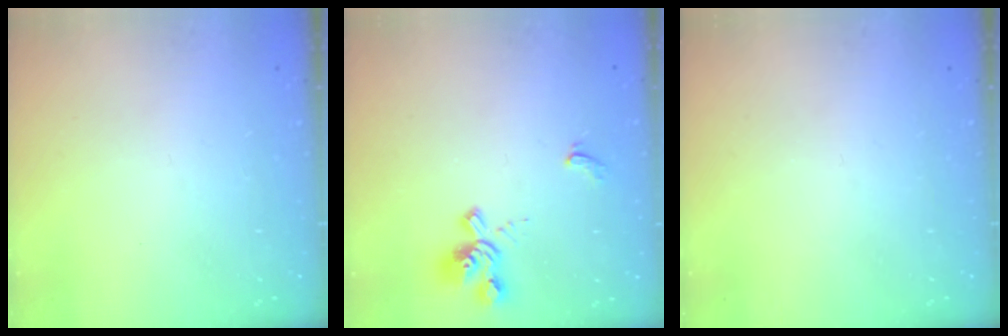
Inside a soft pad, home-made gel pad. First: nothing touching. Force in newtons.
{"total": 2.1, "press": 1.6, "slide": 1.4}
{"total": 0.0}